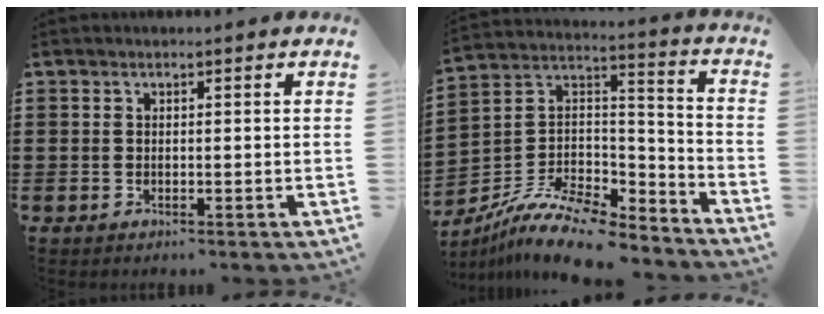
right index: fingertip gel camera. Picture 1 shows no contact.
{"total": 11.5, "force": [-8.9, 4.0, 6.0], "torque": [-0.121, 0.022, -0.171]}